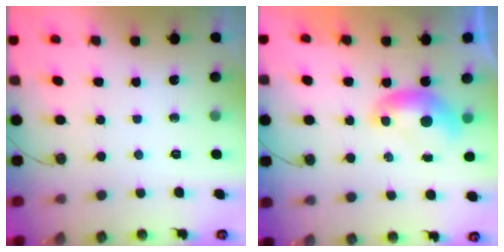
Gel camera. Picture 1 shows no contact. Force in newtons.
{"total": 0.0}